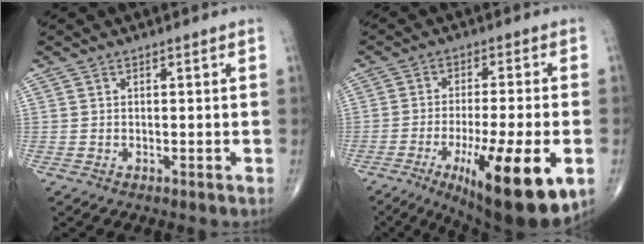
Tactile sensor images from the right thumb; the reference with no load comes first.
{"total": 19.5, "force": [-7.4, 4.5, 17.5], "torque": [-0.243, -0.011, -0.102]}